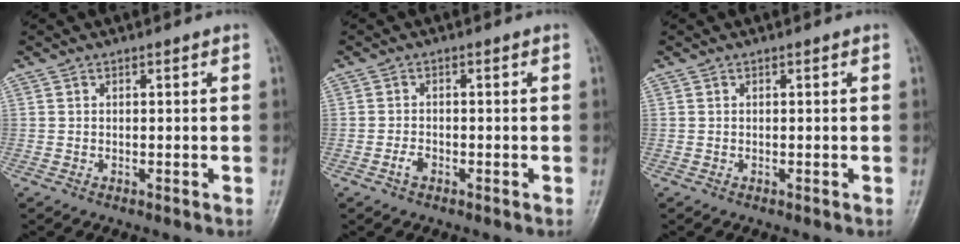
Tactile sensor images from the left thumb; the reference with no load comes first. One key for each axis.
{"total": 1.6, "fx": -0.8, "fy": 1.0, "fz": 1.0, "tx": -0.020, "ty": 0.003, "tz": -0.018}
{"total": 0.0}